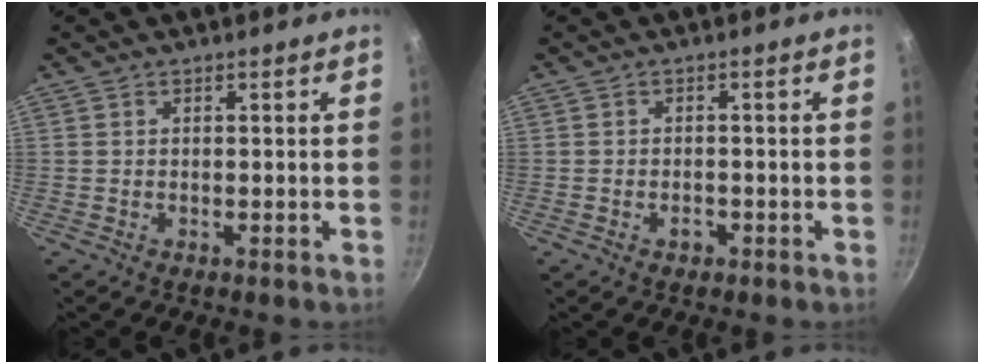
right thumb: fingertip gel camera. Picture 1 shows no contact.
{"total": 1.7, "force": [-0.9, 1.2, 0.8], "torque": [-0.008, 0.009, -0.012]}